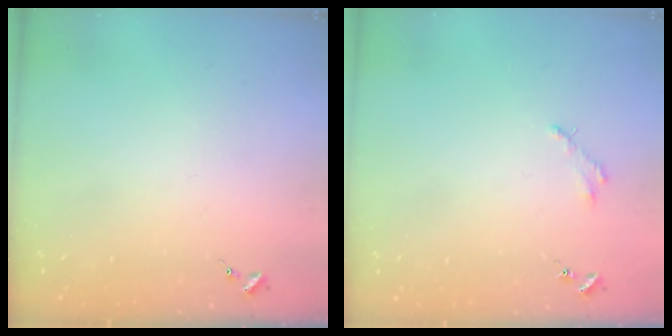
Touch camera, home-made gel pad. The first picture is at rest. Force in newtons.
{"total": 2.5, "press": 2.5, "slide": 0.2}